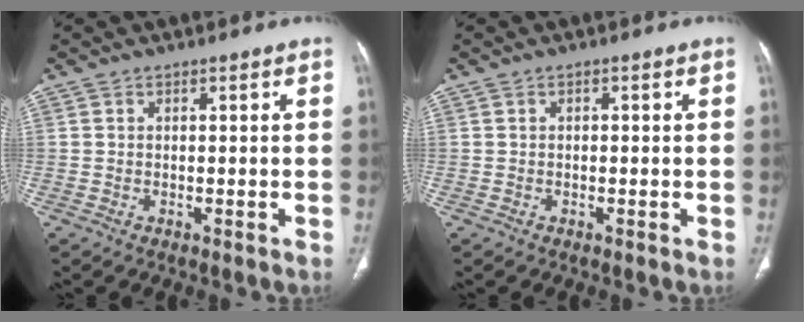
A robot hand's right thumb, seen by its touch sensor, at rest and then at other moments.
{"total": 0.0}